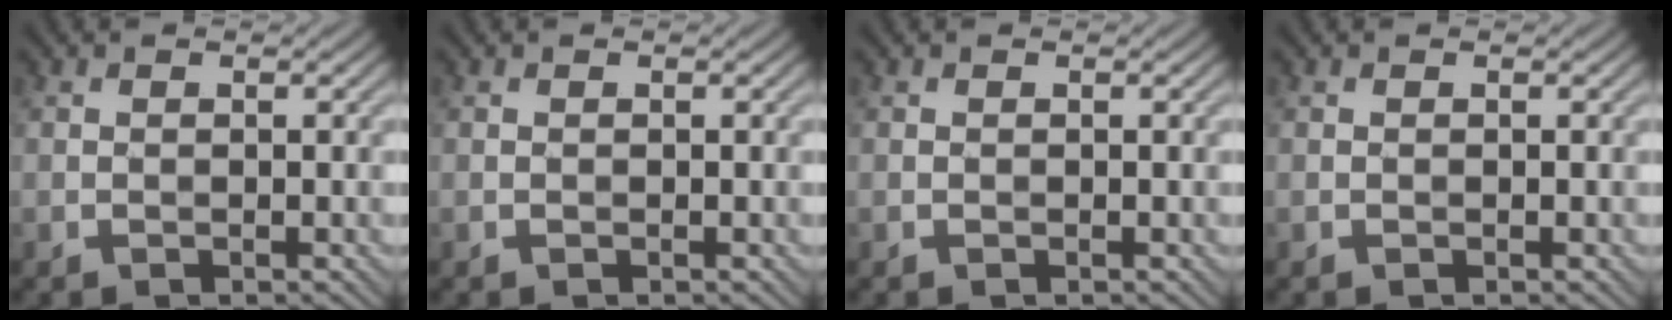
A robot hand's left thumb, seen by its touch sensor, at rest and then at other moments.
{"total": 0.0}
{"total": 0.0}
{"total": 0.0}